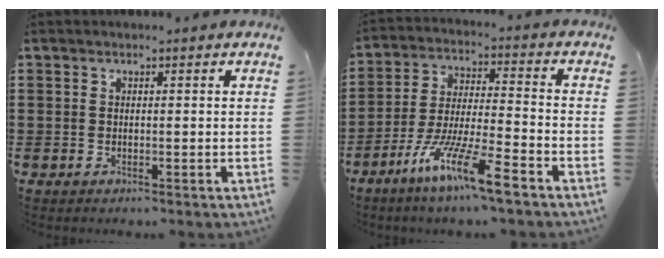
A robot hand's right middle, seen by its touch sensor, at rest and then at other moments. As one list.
[{"total": 10.8, "force": [-7.5, 0.7, 7.7], "torque": [-0.159, -0.004, -0.148]}]